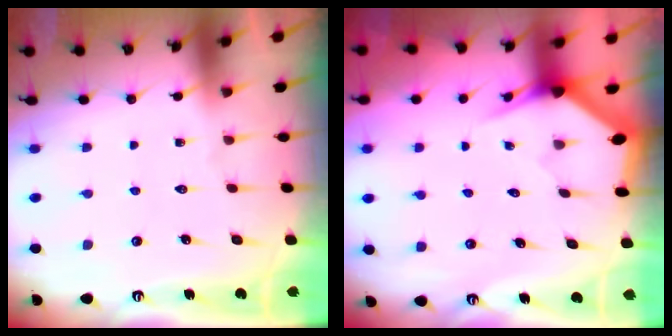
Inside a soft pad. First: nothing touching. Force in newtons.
{"total": 3.0, "press": 3.0, "slide": 0.1}